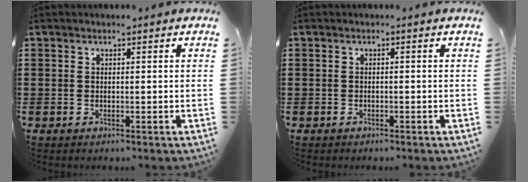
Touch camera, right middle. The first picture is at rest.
{"total": 0.0}